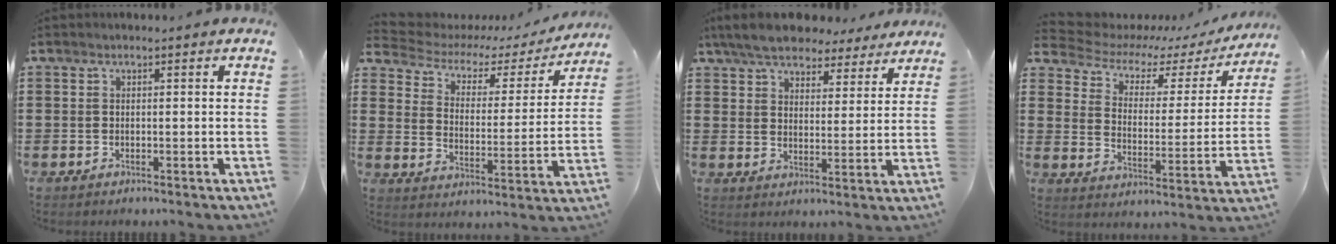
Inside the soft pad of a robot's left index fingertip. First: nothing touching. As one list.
[{"total": 4.0, "force": [2.9, 2.1, 1.8], "torque": [-0.058, -0.018, 0.041]}, {"total": 7.1, "force": [6.5, 1.9, 2.2], "torque": [-0.072, -0.016, 0.119]}, {"total": 5.2, "force": [4.1, 2.4, 2.0], "torque": [-0.058, -0.029, 0.064]}]